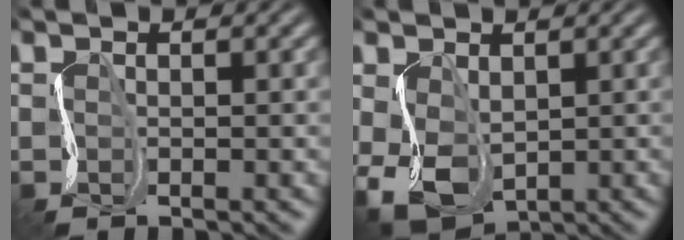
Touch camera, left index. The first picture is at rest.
{"total": 4.1, "force": [-0.7, 3.1, 2.6], "torque": [-0.085, -0.012, -0.001]}